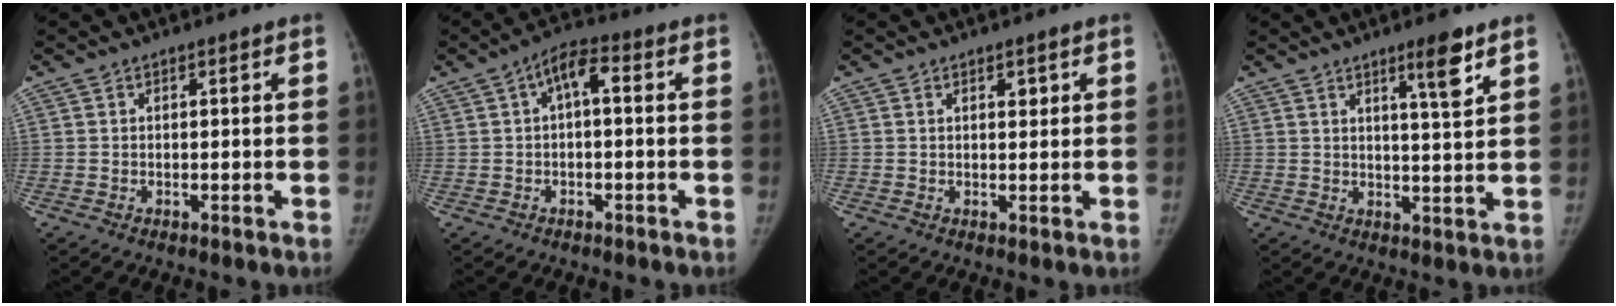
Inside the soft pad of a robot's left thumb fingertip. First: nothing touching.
{"total": 5.0, "force": [0.6, 2.3, 4.4], "torque": [-0.067, 0.024, 0.000]}
{"total": 1.5, "force": [0.8, 0.8, 1.0], "torque": [-0.008, -0.003, 0.013]}
{"total": 6.0, "force": [3.7, 0.6, 4.6], "torque": [-0.066, -0.027, 0.059]}